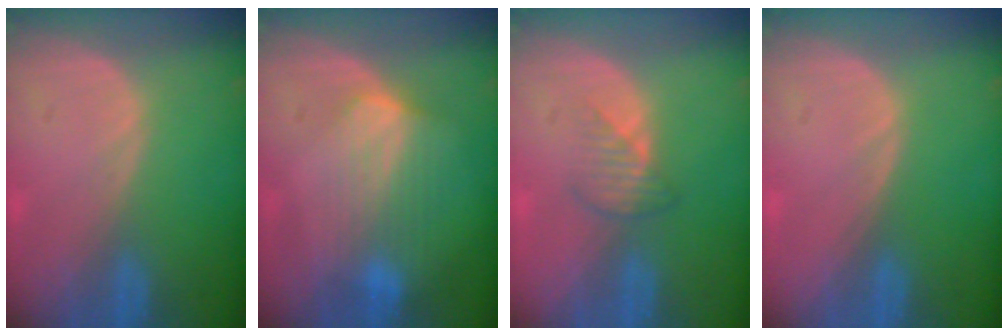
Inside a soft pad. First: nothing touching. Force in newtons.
{"total": 7.2, "press": 6.5, "slide": 3.1}
{"total": 2.5, "press": 2.5, "slide": 0.4}
{"total": 0.0}